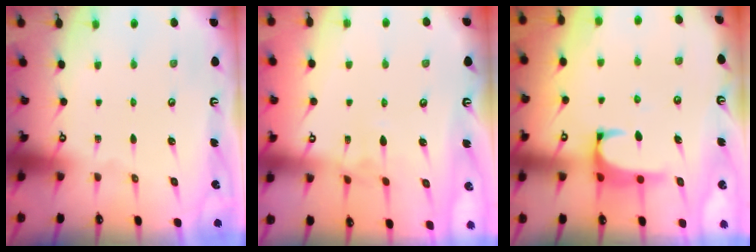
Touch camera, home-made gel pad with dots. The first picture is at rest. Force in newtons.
{"total": 2.4, "press": 2.3, "slide": 0.7}
{"total": 1.2, "press": 1.2, "slide": 0.4}